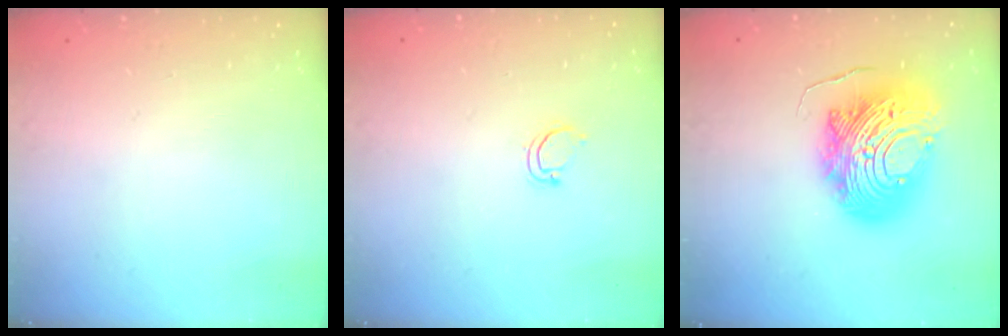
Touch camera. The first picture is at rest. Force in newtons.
{"total": 3.1, "press": 3.1, "slide": 0.2}
{"total": 20.1, "press": 20.0, "slide": 2.0}